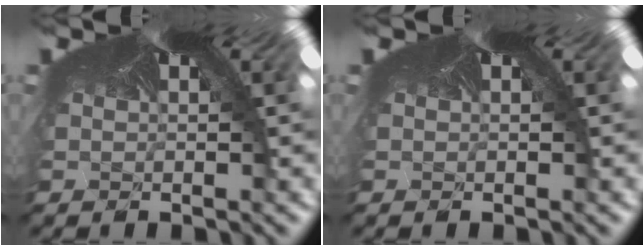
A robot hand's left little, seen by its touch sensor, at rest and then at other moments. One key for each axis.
{"total": 0.0}